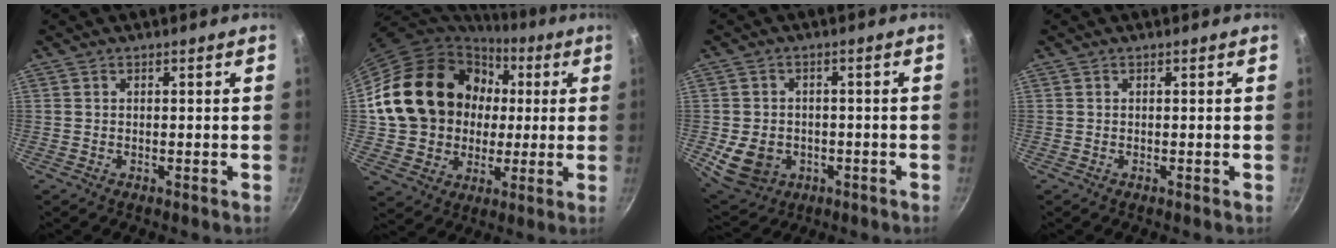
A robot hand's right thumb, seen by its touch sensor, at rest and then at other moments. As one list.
[{"total": 22.5, "force": [3.0, 18.9, 11.7], "torque": [-0.186, 0.032, 0.065]}, {"total": 9.3, "force": [-2.3, 7.6, 4.9], "torque": [-0.071, 0.009, -0.022]}, {"total": 0.0}]